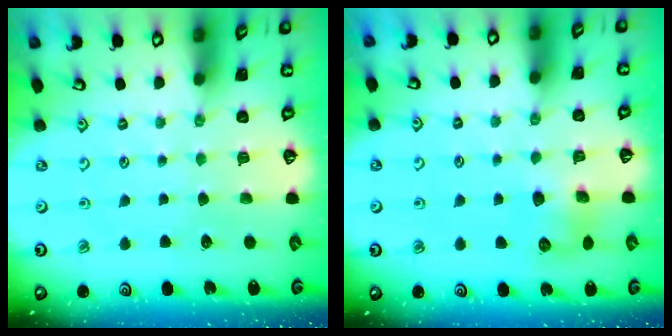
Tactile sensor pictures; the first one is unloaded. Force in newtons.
{"total": 8.0, "press": 8.0, "slide": 0.7}